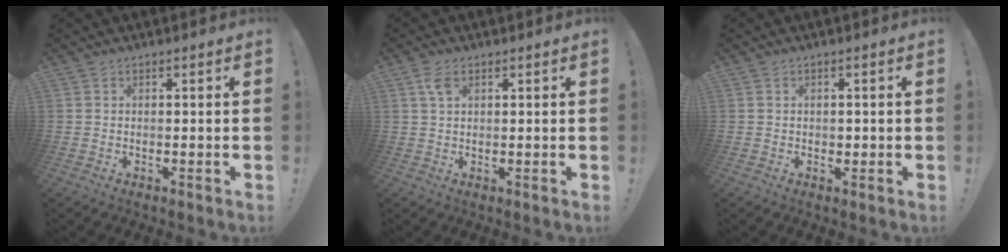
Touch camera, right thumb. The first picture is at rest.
{"total": 3.7, "force": [1.6, 1.8, 2.8], "torque": [-0.056, 0.004, 0.029]}
{"total": 1.0, "force": [0.2, 0.9, 0.2], "torque": [-0.003, 0.002, 0.004]}